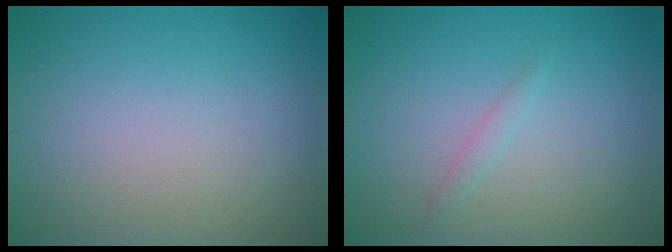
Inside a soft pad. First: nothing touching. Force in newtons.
{"total": 0.8, "press": 0.8, "slide": 0.1}